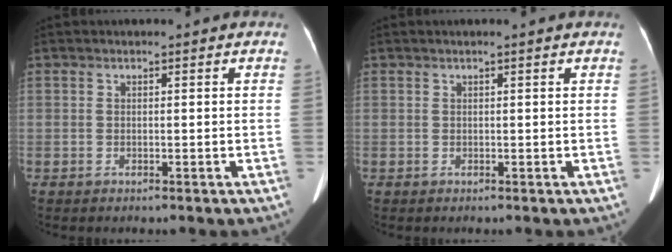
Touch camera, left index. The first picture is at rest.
{"total": 0.8, "force": [0.6, -0.2, 0.5], "torque": [-0.014, 0.007, 0.015]}